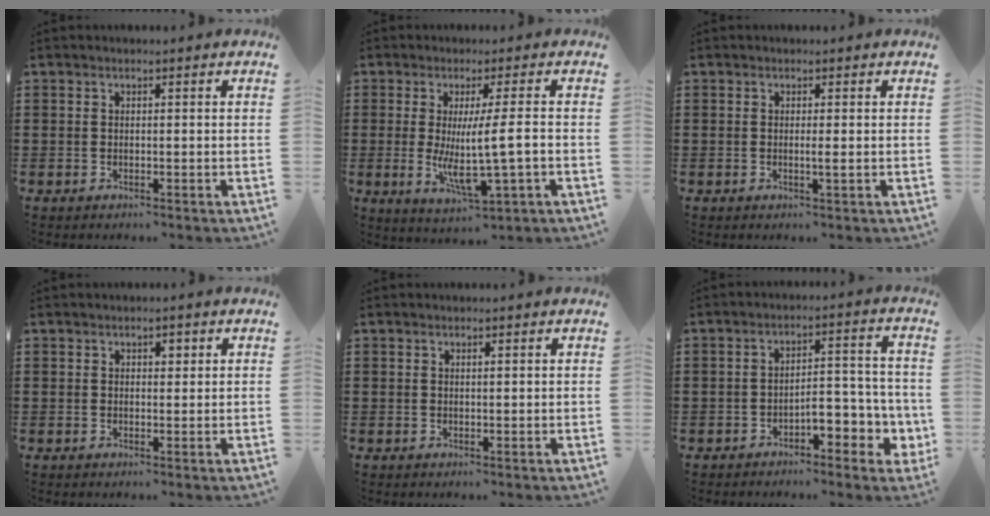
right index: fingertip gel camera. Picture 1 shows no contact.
{"total": 8.8, "force": [-0.7, 0.9, 8.7], "torque": [-0.179, -0.022, -0.017]}
{"total": 1.1, "force": [0.0, -0.1, 1.1], "torque": [-0.022, -0.003, -0.002]}
{"total": 1.2, "force": [0.5, 0.8, 0.7], "torque": [-0.007, 0.005, 0.007]}
{"total": 0.7, "force": [0.3, 0.1, 0.6], "torque": [-0.012, 0.001, 0.005]}
{"total": 5.0, "force": [-2.5, 2.3, 3.7], "torque": [-0.049, -0.001, -0.052]}